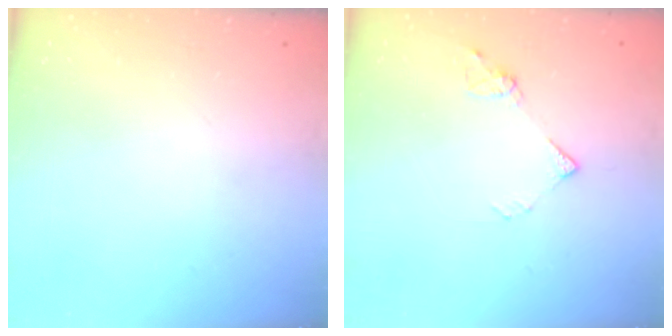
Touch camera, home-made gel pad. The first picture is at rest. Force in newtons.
{"total": 7.9, "press": 7.9, "slide": 0.8}